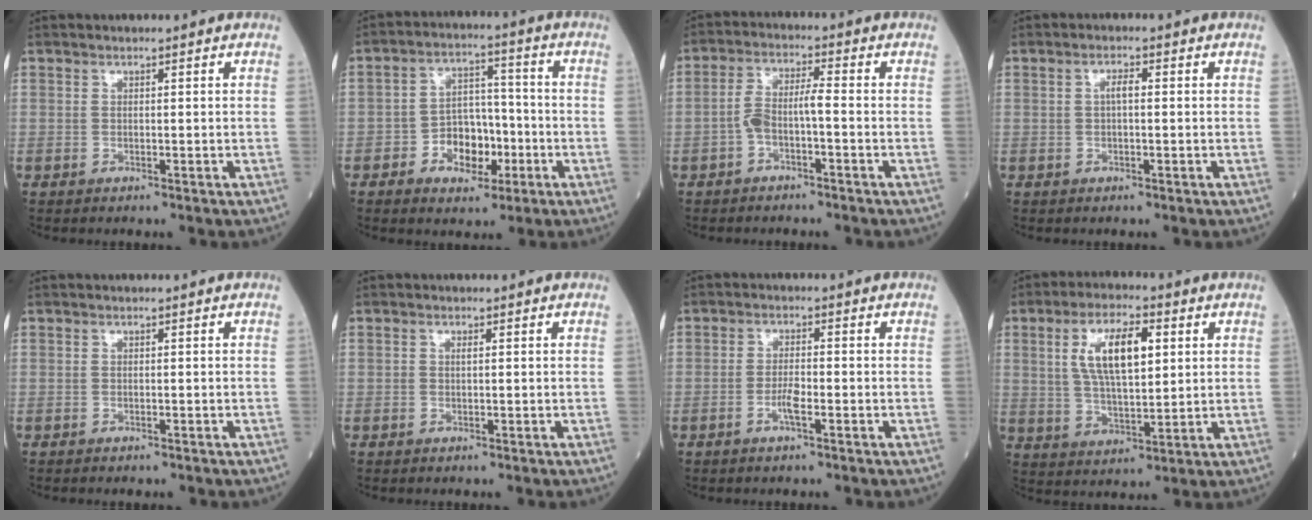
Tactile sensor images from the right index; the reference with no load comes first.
{"total": 7.7, "force": [-2.9, 4.9, 5.2], "torque": [-0.083, 0.020, -0.047]}
{"total": 4.6, "force": [-1.6, 1.0, 4.2], "torque": [-0.086, 0.022, -0.029]}
{"total": 1.8, "force": [0.1, 0.4, 1.7], "torque": [-0.034, 0.004, 0.002]}
{"total": 1.2, "force": [-1.1, 0.4, 0.4], "torque": [-0.009, -0.002, -0.013]}
{"total": 0.5, "force": [0.1, 0.2, 0.5], "torque": [-0.013, 0.000, 0.000]}
{"total": 2.5, "force": [-1.2, 0.3, 2.2], "torque": [-0.040, 0.001, -0.025]}
{"total": 10.3, "force": [3.0, 3.5, 9.2], "torque": [-0.179, 0.011, 0.057]}